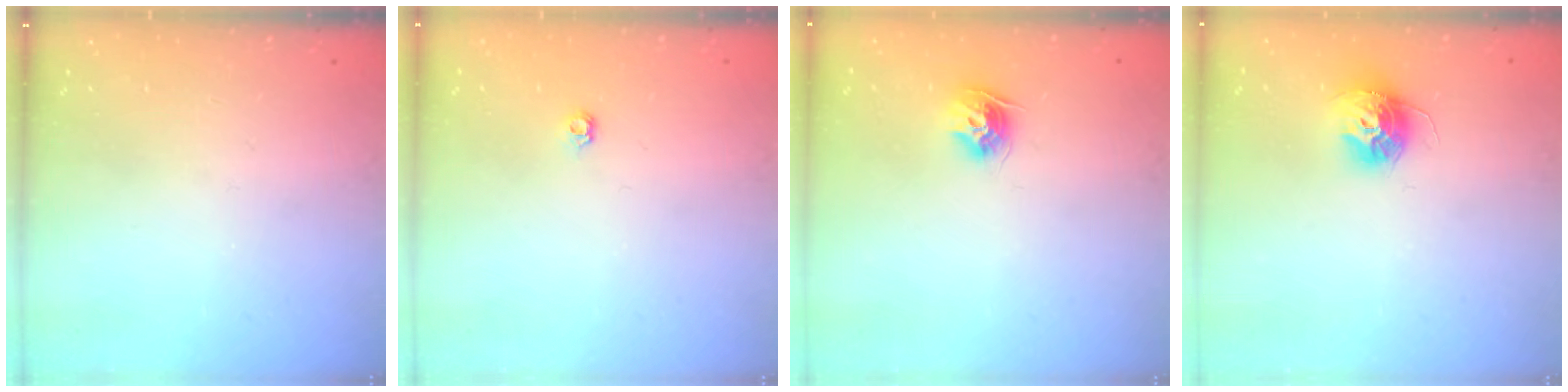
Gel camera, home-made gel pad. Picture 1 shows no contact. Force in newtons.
{"total": 4.7, "press": 4.7, "slide": 0.8}
{"total": 9.6, "press": 9.6, "slide": 0.7}
{"total": 11.9, "press": 11.9, "slide": 0.9}